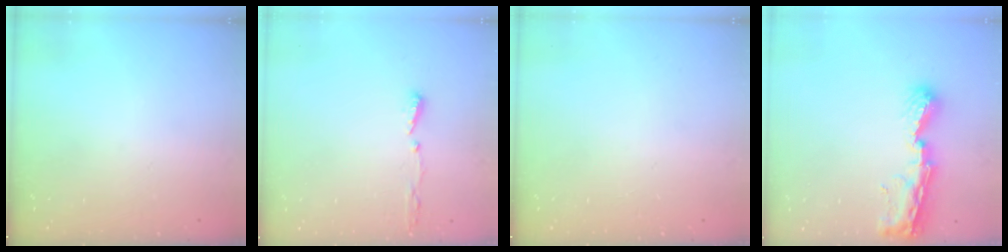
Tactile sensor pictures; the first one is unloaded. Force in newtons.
{"total": 4.9, "press": 4.8, "slide": 1.2}
{"total": 0.0}
{"total": 9.3, "press": 9.3, "slide": 1.0}